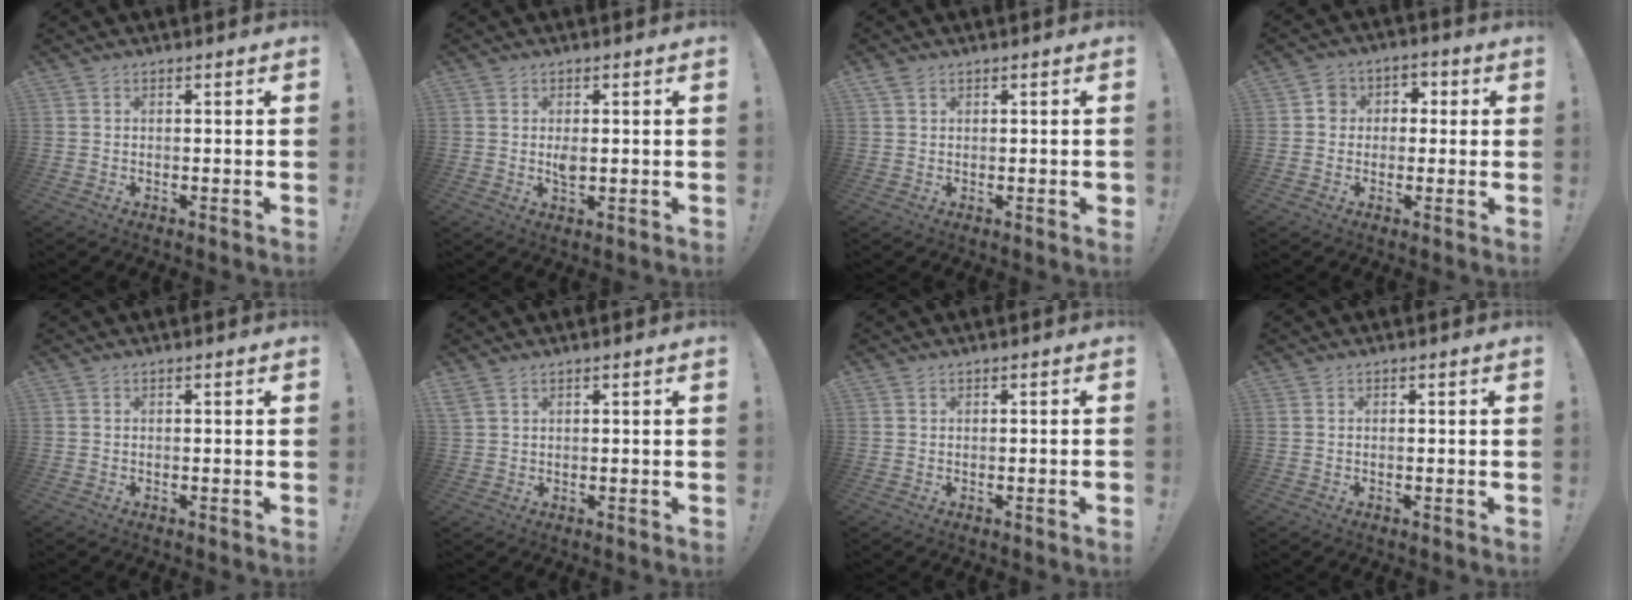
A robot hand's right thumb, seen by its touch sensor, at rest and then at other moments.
{"total": 2.7, "force": [0.3, 1.3, 2.3], "torque": [-0.030, -0.004, 0.002]}
{"total": 1.8, "force": [0.7, 0.8, 1.5], "torque": [-0.022, -0.001, 0.013]}
{"total": 6.3, "force": [-0.6, 5.9, 1.9], "torque": [-0.021, 0.021, -0.012]}
{"total": 0.0}
{"total": 2.1, "force": [1.3, 0.7, 1.4], "torque": [-0.030, 0.000, 0.025]}
{"total": 1.2, "force": [-0.5, -0.2, 1.1], "torque": [-0.019, 0.001, -0.009]}
{"total": 0.0}